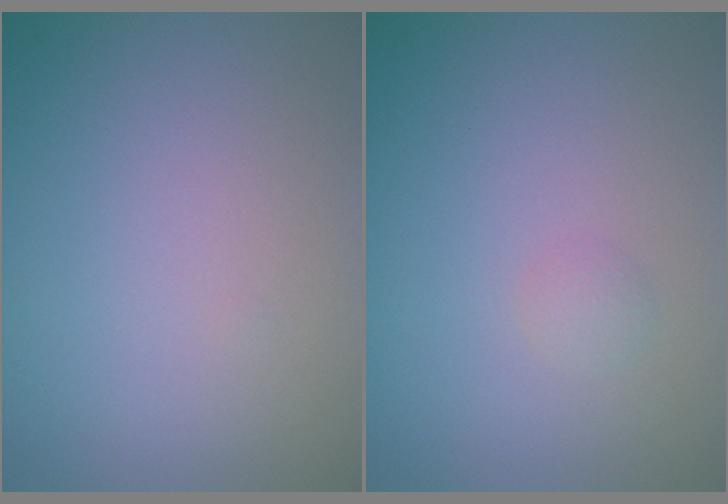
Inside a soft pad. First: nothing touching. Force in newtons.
{"total": 0.7, "press": 0.7, "slide": 0.0}